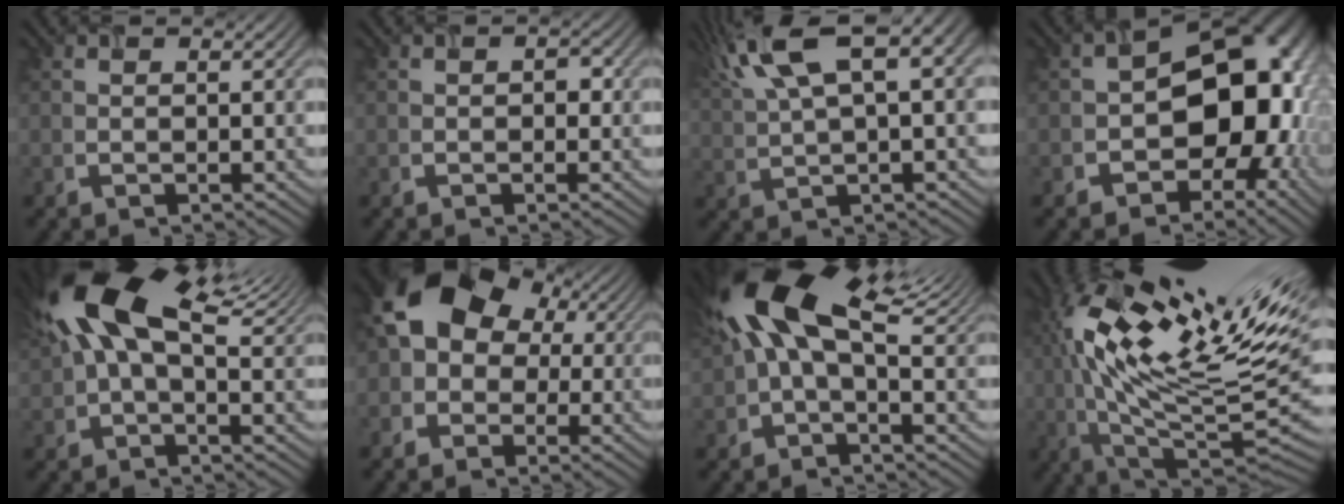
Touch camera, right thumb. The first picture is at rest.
{"total": 0.9, "force": [-0.2, 0.7, 0.5], "torque": [-0.002, 0.003, -0.004]}
{"total": 13.0, "force": [6.1, 3.8, 10.8], "torque": [-0.237, 0.032, 0.123]}
{"total": 16.0, "force": [-3.0, 10.8, 11.3], "torque": [-0.106, -0.008, -0.048]}
{"total": 16.3, "force": [6.6, 7.6, 12.8], "torque": [-0.251, 0.036, 0.102]}
{"total": 13.3, "force": [1.9, 10.9, 7.4], "torque": [-0.139, 0.038, 0.007]}
{"total": 14.5, "force": [5.6, 6.4, 11.8], "torque": [-0.233, 0.021, 0.094]}
{"total": 19.7, "force": [7.1, 6.0, 17.4], "torque": [-0.301, 0.026, 0.127]}